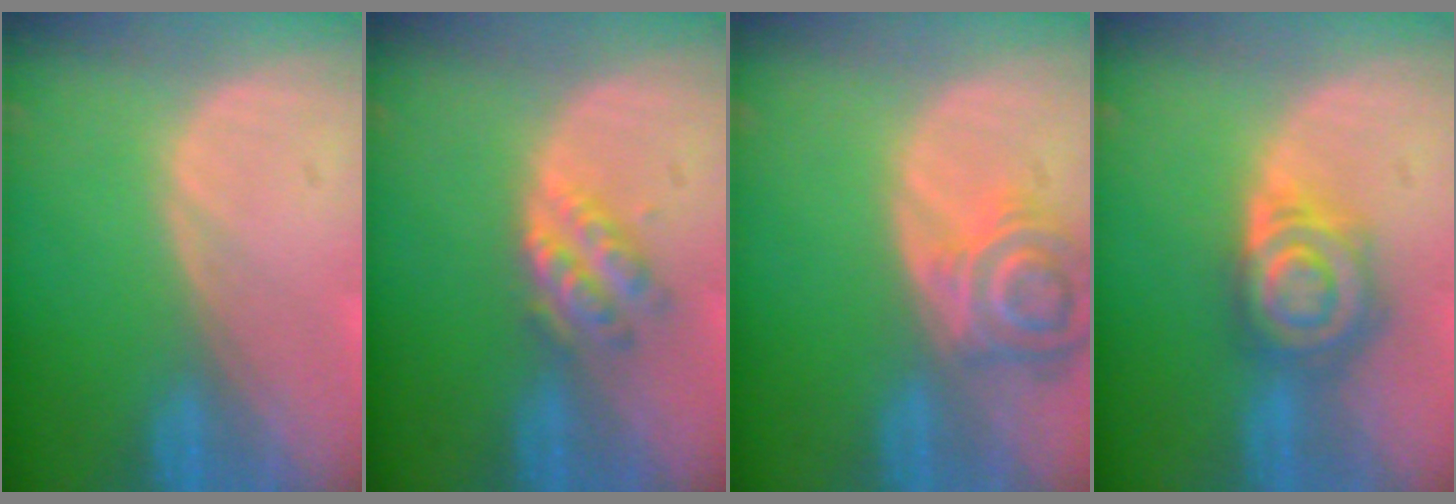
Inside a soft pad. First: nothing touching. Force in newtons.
{"total": 4.8, "press": 4.2, "slide": 2.3}
{"total": 7.2, "press": 6.5, "slide": 3.0}
{"total": 7.6, "press": 6.9, "slide": 3.2}